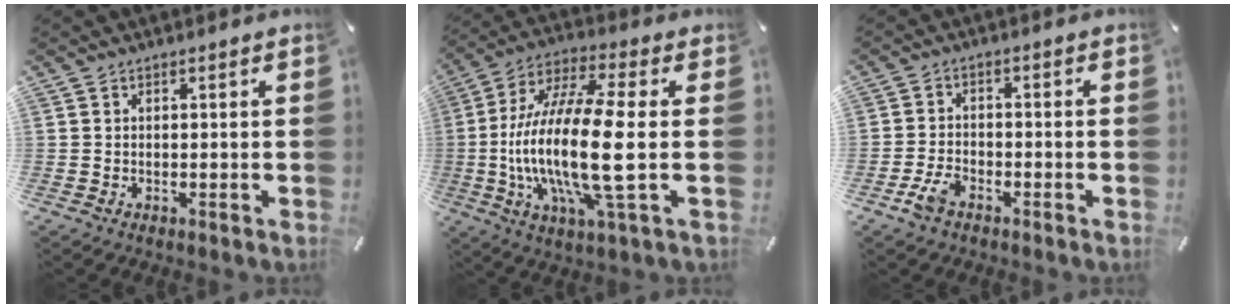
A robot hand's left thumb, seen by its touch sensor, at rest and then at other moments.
{"total": 20.4, "force": [-1.4, 4.3, 19.9], "torque": [-0.423, -0.021, -0.032]}
{"total": 4.6, "force": [-2.8, 2.7, 2.5], "torque": [-0.059, 0.012, -0.055]}